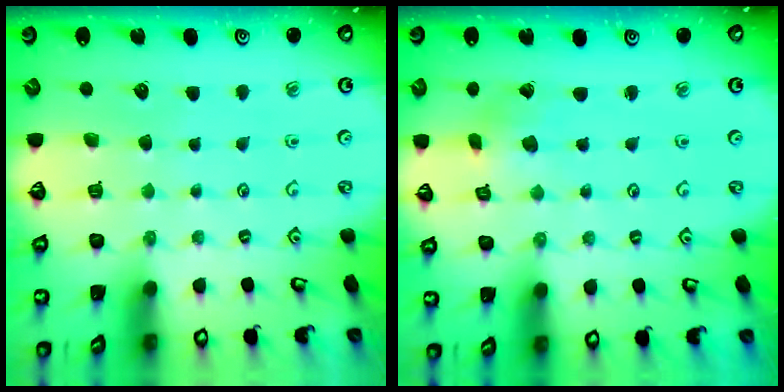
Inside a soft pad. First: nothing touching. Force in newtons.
{"total": 1.1, "press": 1.0, "slide": 0.1}